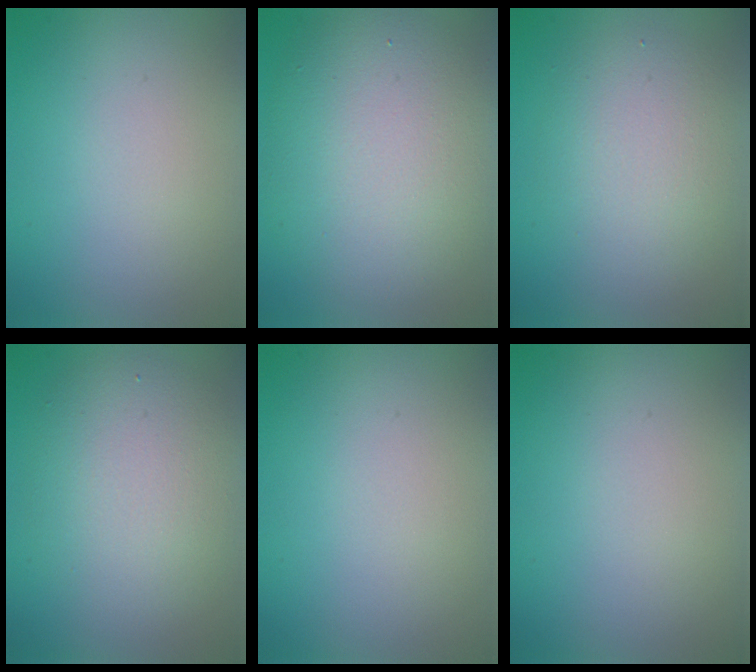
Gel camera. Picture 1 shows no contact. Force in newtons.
{"total": 8.8, "press": 8.8, "slide": 0.7}
{"total": 4.1, "press": 4.1, "slide": 0.2}
{"total": 5.1, "press": 5.1, "slide": 0.6}
{"total": 0.0}
{"total": 0.0}